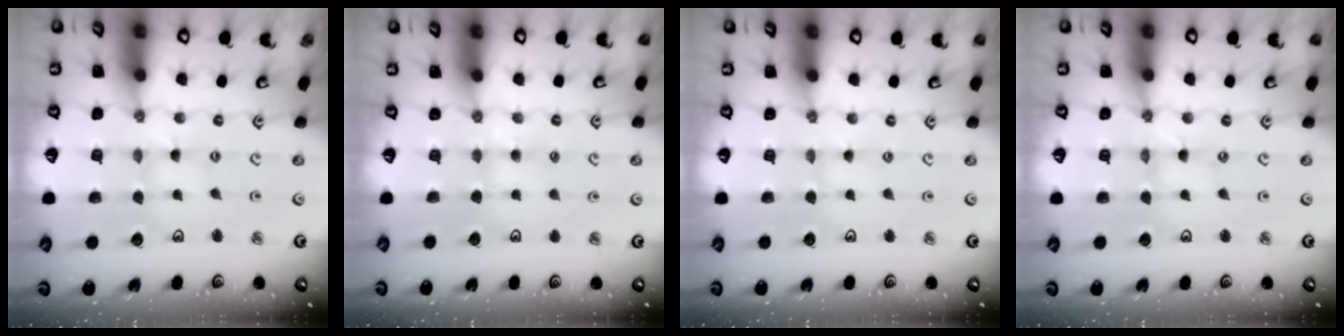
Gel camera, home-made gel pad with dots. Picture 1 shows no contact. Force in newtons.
{"total": 2.5, "press": 2.5, "slide": 0.4}
{"total": 0.9, "press": 0.9, "slide": 0.2}
{"total": 0.0}